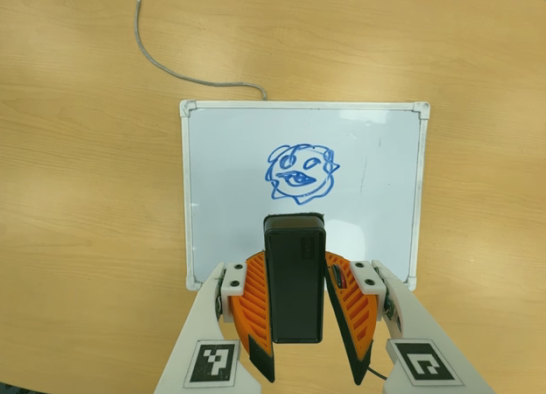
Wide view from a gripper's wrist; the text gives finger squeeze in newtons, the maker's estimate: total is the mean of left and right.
{"total": 5.2, "left": 4.8, "right": 5.6}